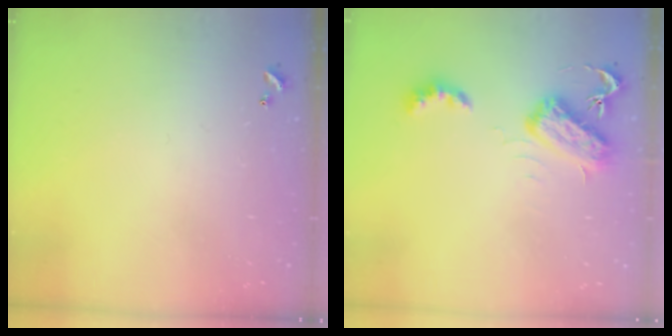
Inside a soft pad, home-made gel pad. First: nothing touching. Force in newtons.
{"total": 6.1, "press": 6.0, "slide": 0.5}